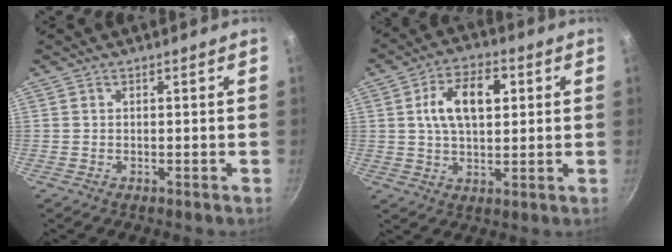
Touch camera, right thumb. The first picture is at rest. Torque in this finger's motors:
{"motor_torque": [0.15, 0.21, 0.63, -0.46, 0.14]}